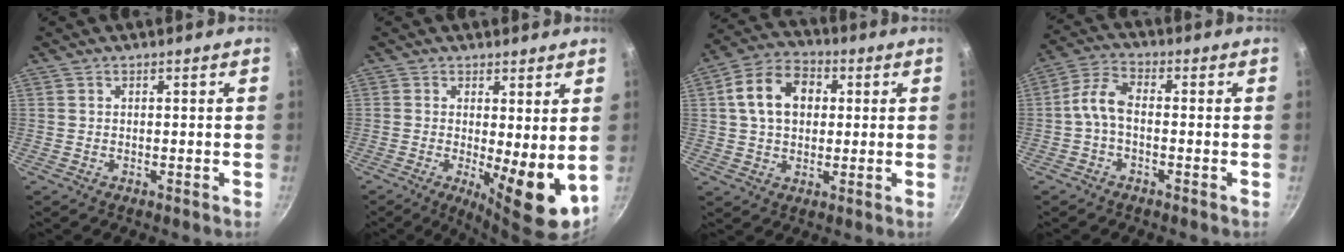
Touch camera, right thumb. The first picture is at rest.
{"total": 9.5, "force": [-0.2, 2.7, 9.1], "torque": [-0.122, -0.019, 0.005]}
{"total": 11.6, "force": [2.1, 8.4, 7.6], "torque": [-0.110, 0.017, 0.023]}
{"total": 5.6, "force": [-1.3, 2.8, 4.7], "torque": [-0.102, 0.028, -0.038]}